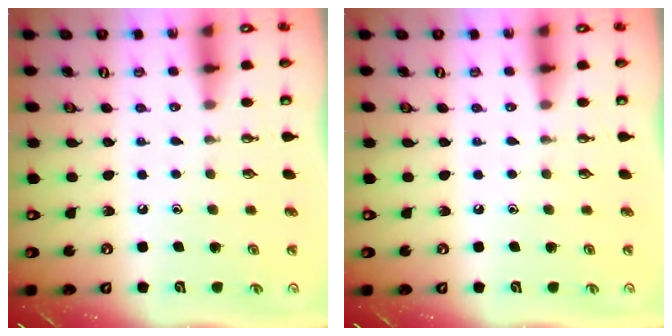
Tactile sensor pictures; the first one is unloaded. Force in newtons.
{"total": 0.0}